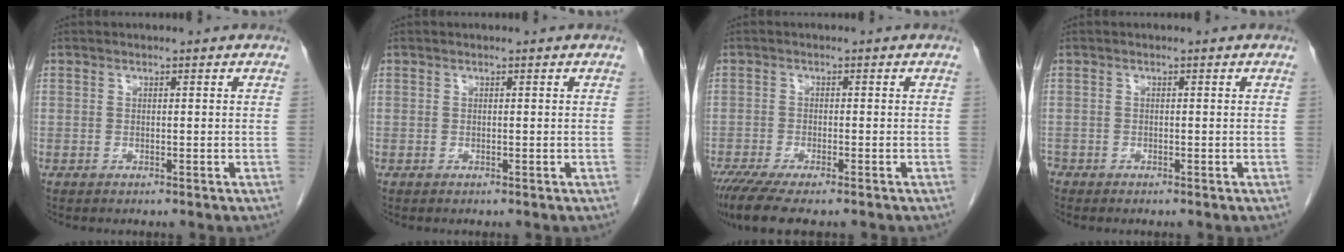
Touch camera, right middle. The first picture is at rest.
{"total": 0.0}
{"total": 7.7, "force": [-6.0, 1.2, 4.7], "torque": [-0.075, -0.017, -0.098]}
{"total": 0.8, "force": [-0.6, 0.4, 0.0], "torque": [0.000, 0.001, -0.012]}